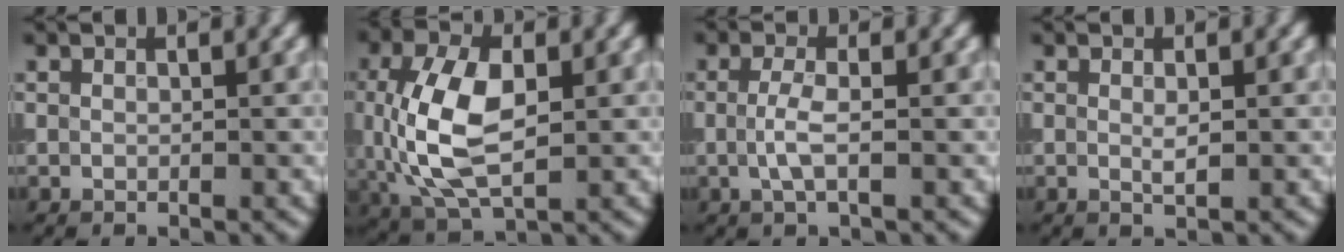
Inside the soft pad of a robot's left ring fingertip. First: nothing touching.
{"total": 8.7, "force": [0.0, 4.8, 7.3], "torque": [-0.164, 0.001, 0.002]}
{"total": 2.4, "force": [-0.2, 0.7, 2.3], "torque": [-0.051, -0.002, -0.005]}
{"total": 1.1, "force": [0.1, 0.2, 1.1], "torque": [-0.018, -0.002, 0.002]}